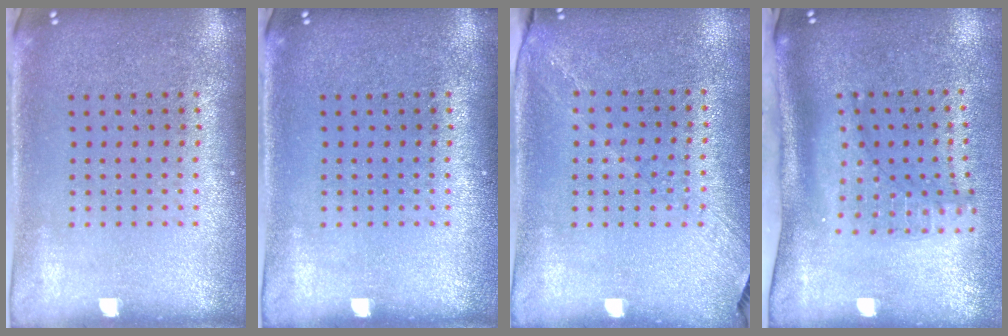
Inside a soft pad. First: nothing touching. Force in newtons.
{"total": 0.0}
{"total": 1.3, "press": 1.0, "slide": 0.8}
{"total": 2.3, "press": 1.6, "slide": 1.7}